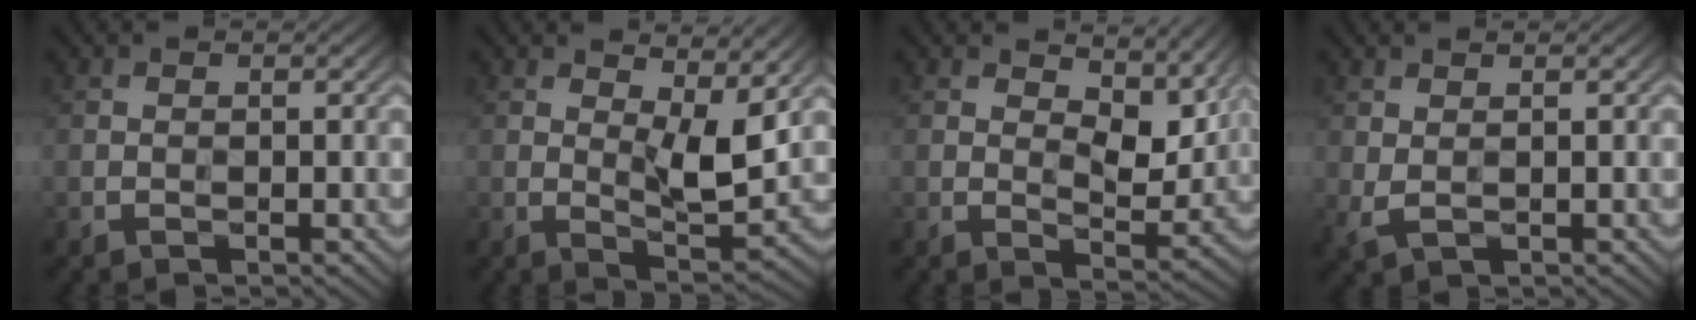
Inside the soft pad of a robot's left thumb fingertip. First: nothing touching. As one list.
[{"total": 7.3, "force": [3.0, 2.5, 6.2], "torque": [-0.105, -0.007, 0.052]}, {"total": 7.6, "force": [4.5, 3.3, 5.1], "torque": [-0.088, -0.007, 0.073]}, {"total": 1.8, "force": [0.6, 0.8, 1.4], "torque": [-0.044, -0.004, 0.017]}]